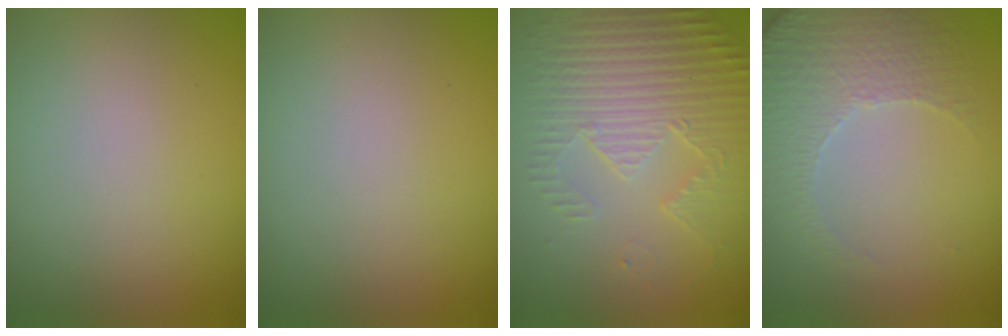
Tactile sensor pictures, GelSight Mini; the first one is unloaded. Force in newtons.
{"total": 0.0}
{"total": 5.6, "press": 3.5, "slide": 4.3}
{"total": 4.7, "press": 3.3, "slide": 3.3}